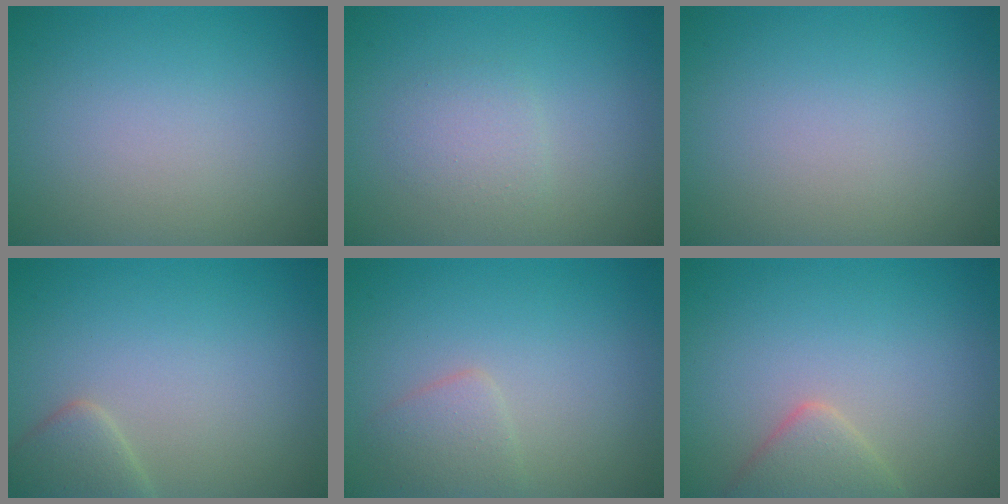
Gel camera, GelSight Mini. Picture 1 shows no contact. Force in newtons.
{"total": 1.7, "press": 1.7, "slide": 0.1}
{"total": 0.0}
{"total": 2.3, "press": 2.3, "slide": 0.2}
{"total": 1.9, "press": 1.9, "slide": 0.0}
{"total": 2.8, "press": 2.8, "slide": 0.1}